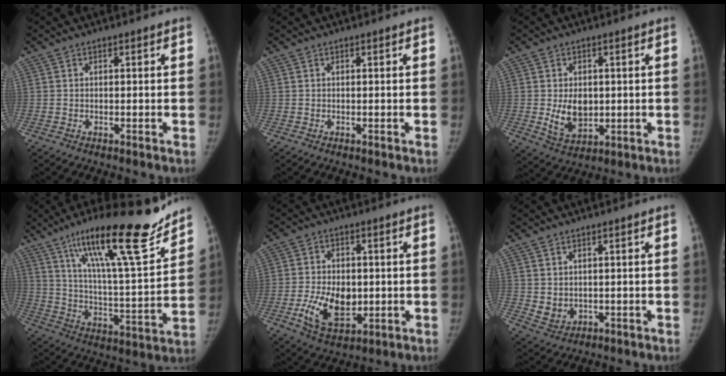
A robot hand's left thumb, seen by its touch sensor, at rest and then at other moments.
{"total": 0.0}
{"total": 7.2, "force": [0.0, 5.1, 5.0], "torque": [-0.063, -0.011, 0.014]}
{"total": 24.8, "force": [17.4, 4.0, 17.2], "torque": [-0.253, -0.074, 0.288]}
{"total": 11.1, "force": [-1.7, 7.0, 8.4], "torque": [-0.127, -0.006, -0.018]}
{"total": 3.3, "force": [0.6, 2.7, 1.8], "torque": [-0.023, -0.012, 0.025]}